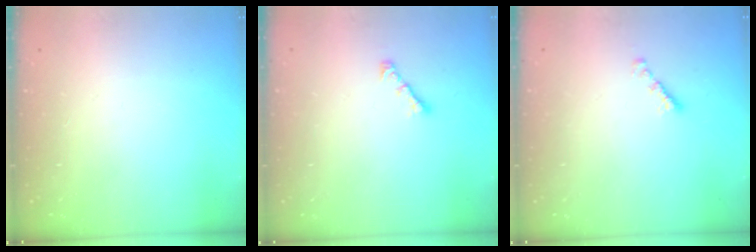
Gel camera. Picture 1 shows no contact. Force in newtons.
{"total": 3.0, "press": 2.9, "slide": 0.7}
{"total": 2.2, "press": 2.1, "slide": 0.7}